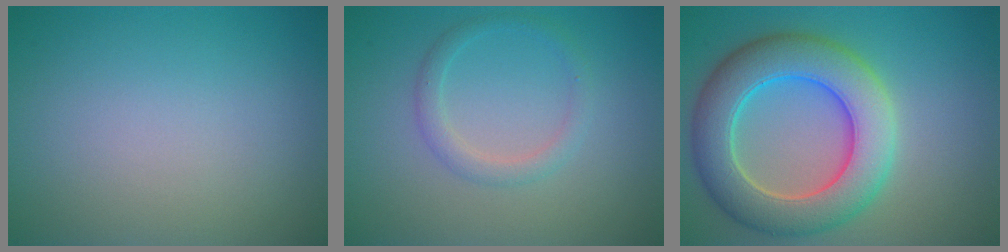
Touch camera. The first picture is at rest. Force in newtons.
{"total": 1.9, "press": 1.8, "slide": 0.1}
{"total": 8.7, "press": 8.7, "slide": 0.3}